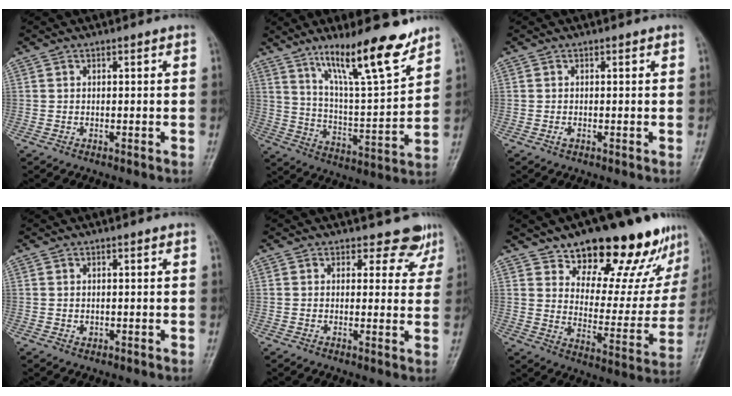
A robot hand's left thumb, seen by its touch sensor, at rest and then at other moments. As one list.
[{"total": 17.2, "force": [12.0, 3.4, 11.8], "torque": [-0.172, -0.075, 0.208]}, {"total": 0.7, "force": [-0.2, 0.5, 0.5], "torque": [-0.007, -0.001, -0.005]}, {"total": 0.8, "force": [0.1, 0.7, 0.4], "torque": [-0.002, 0.000, 0.002]}, {"total": 5.5, "force": [4.5, 3.1, 0.5], "torque": [0.029, -0.028, 0.037]}, {"total": 23.3, "force": [16.9, 10.0, 12.6], "torque": [-0.122, -0.088, 0.235]}]